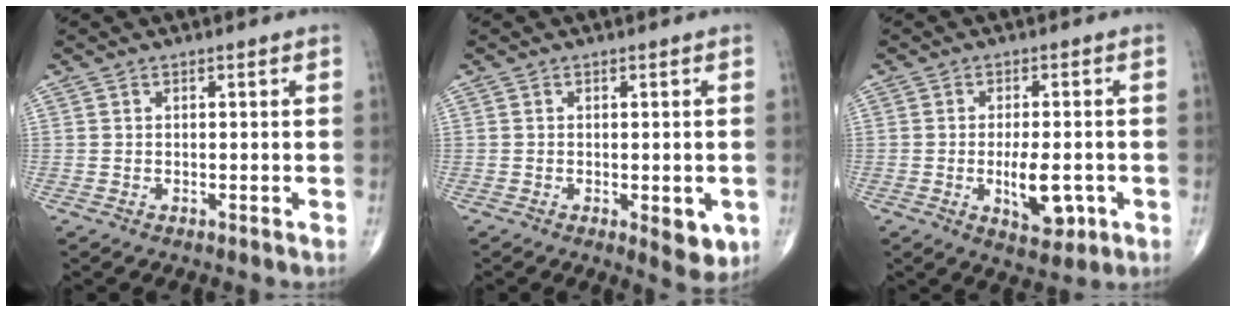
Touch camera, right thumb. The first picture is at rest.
{"total": 5.3, "force": [-1.5, 2.2, 4.5], "torque": [-0.043, -0.008, -0.015]}
{"total": 7.7, "force": [-1.9, 3.4, 6.6], "torque": [-0.094, -0.003, -0.021]}